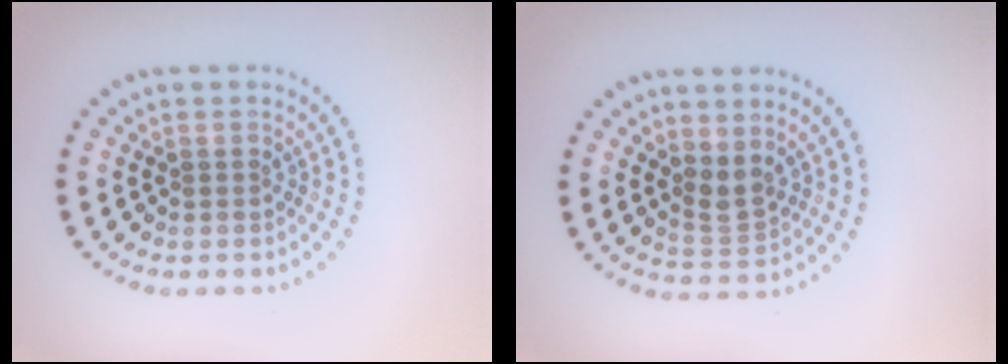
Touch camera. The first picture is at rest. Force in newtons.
{"total": 2.1, "press": 1.7, "slide": 1.2}